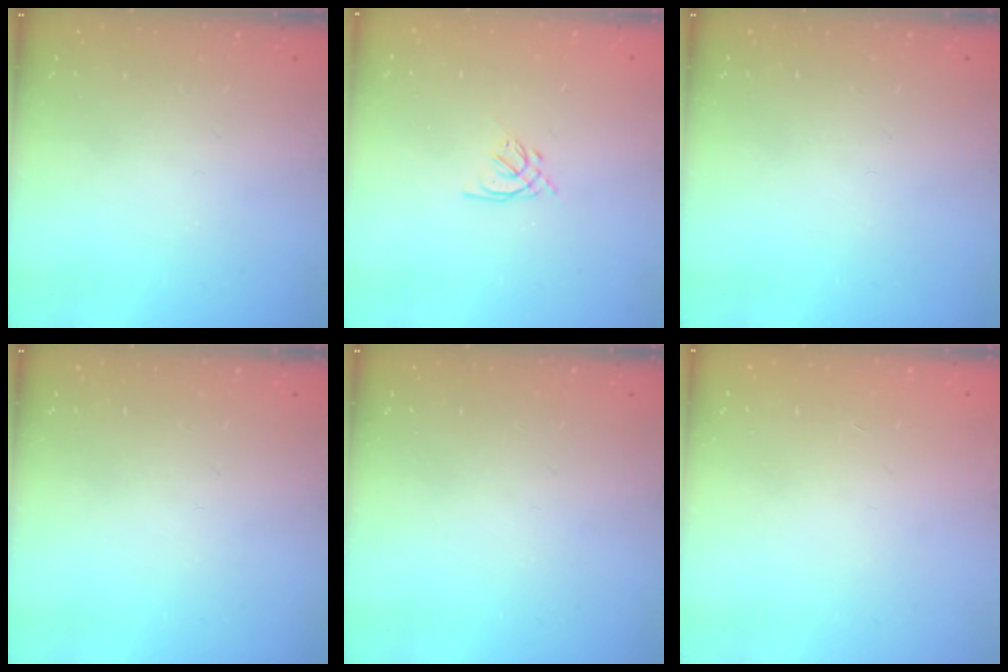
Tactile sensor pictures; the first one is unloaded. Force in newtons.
{"total": 1.6, "press": 1.5, "slide": 0.5}
{"total": 0.0}
{"total": 0.0}
{"total": 0.0}
{"total": 0.9, "press": 0.8, "slide": 0.2}